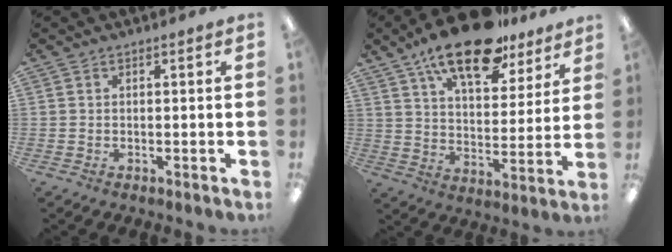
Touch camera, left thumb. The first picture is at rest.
{"total": 18.6, "force": [13.3, 7.6, 10.7], "torque": [-0.179, -0.067, 0.226]}